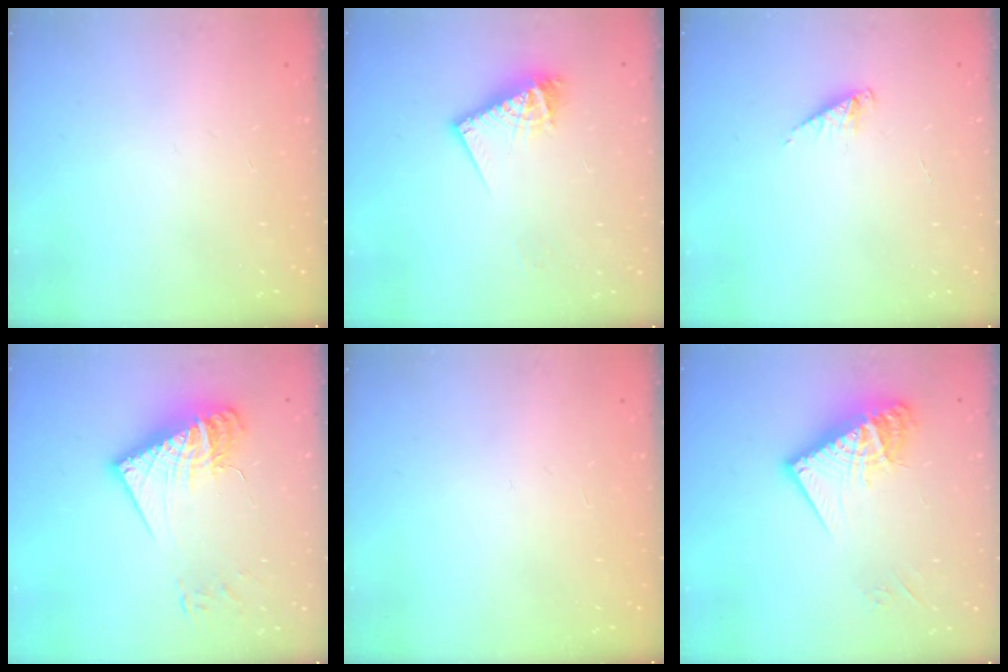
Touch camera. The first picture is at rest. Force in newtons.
{"total": 10.3, "press": 10.3, "slide": 1.0}
{"total": 4.4, "press": 4.3, "slide": 0.6}
{"total": 14.7, "press": 14.6, "slide": 1.2}
{"total": 0.0}
{"total": 14.8, "press": 14.8, "slide": 1.1}